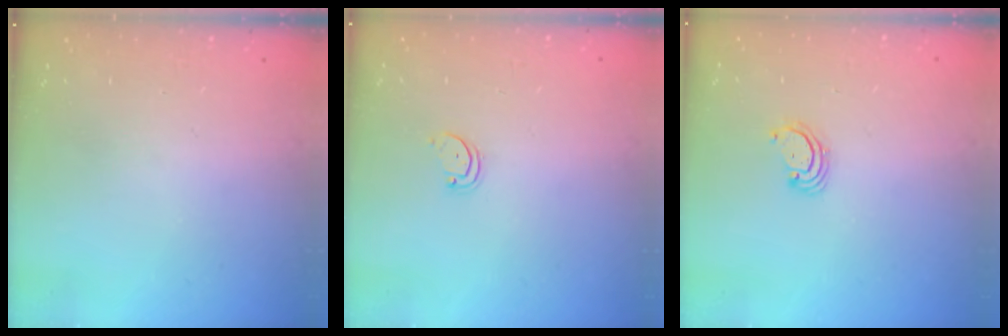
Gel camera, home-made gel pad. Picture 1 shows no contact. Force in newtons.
{"total": 1.5, "press": 1.5, "slide": 0.1}
{"total": 2.3, "press": 2.3, "slide": 0.2}